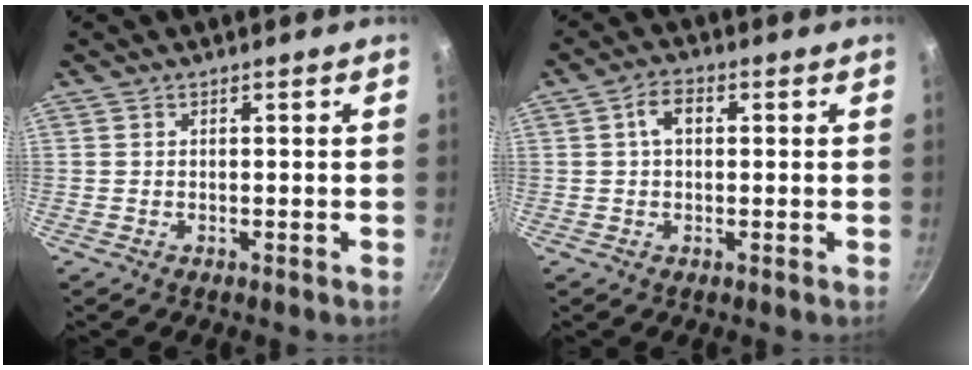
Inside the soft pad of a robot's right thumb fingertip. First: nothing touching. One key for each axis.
{"total": 4.5, "fx": 0.9, "fy": 2.9, "fz": 3.3, "tx": -0.046, "ty": 0.011, "tz": 0.009}